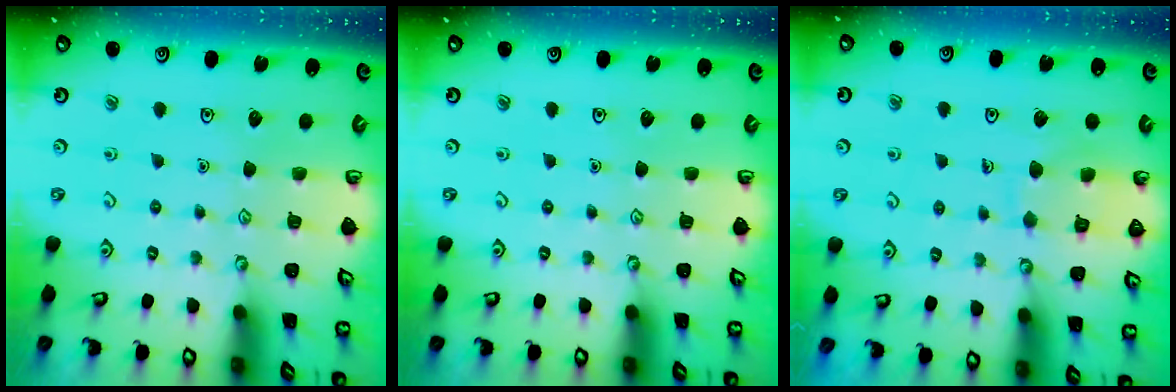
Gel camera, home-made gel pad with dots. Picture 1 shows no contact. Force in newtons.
{"total": 0.0}
{"total": 7.8, "press": 7.8, "slide": 0.7}